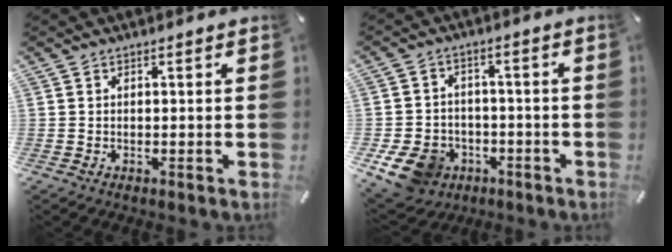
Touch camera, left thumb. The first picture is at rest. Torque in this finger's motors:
{"motor_torque": [0.79, 2.34, 0.17, 0.00, 0.20]}